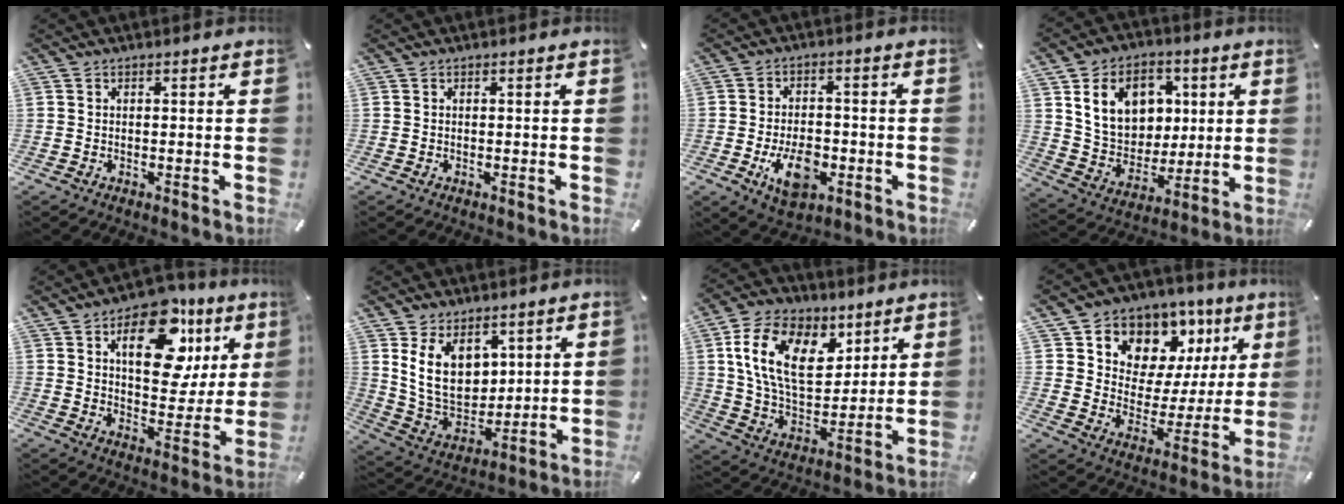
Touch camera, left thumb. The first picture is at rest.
{"total": 0.0}
{"total": 9.7, "force": [-3.3, 6.0, 6.8], "torque": [-0.120, 0.006, -0.058]}
{"total": 15.0, "force": [4.8, 12.2, 7.2], "torque": [-0.132, -0.002, 0.097]}
{"total": 18.5, "force": [9.1, 10.5, 12.2], "torque": [-0.159, -0.041, 0.149]}
{"total": 13.1, "force": [4.9, 9.7, 7.3], "torque": [-0.157, -0.028, 0.093]}
{"total": 18.0, "force": [7.5, 11.9, 11.3], "torque": [-0.212, -0.016, 0.137]}
{"total": 9.7, "force": [6.0, 7.5, 1.1], "torque": [-0.018, -0.075, 0.108]}